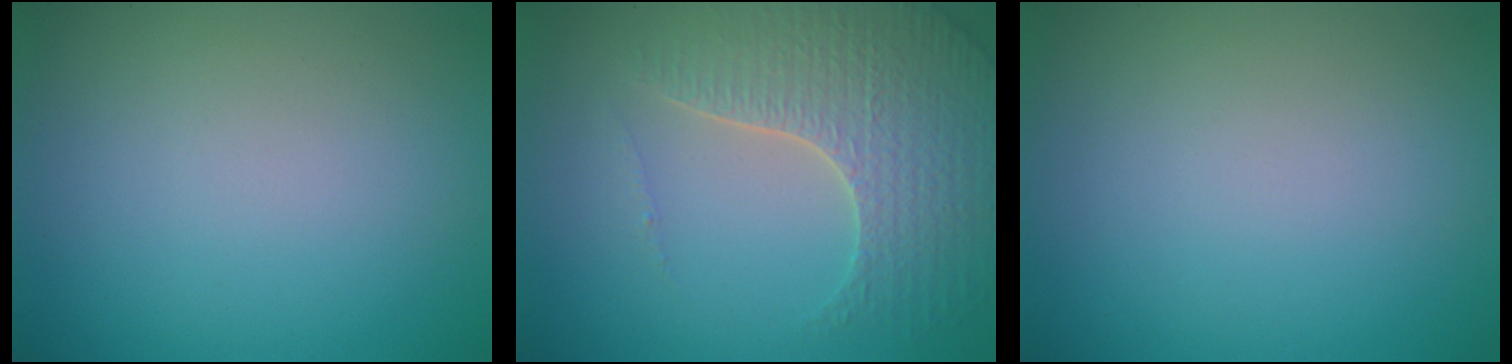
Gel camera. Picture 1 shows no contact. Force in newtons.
{"total": 4.9, "press": 4.4, "slide": 2.3}
{"total": 0.0}